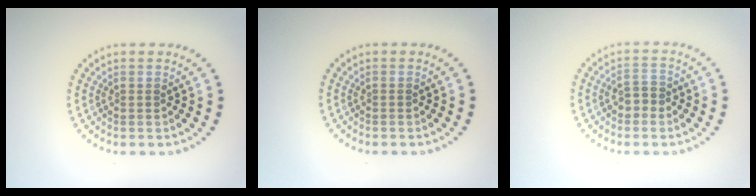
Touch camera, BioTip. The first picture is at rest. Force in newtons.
{"total": 0.0}
{"total": 2.0, "press": 1.9, "slide": 0.4}